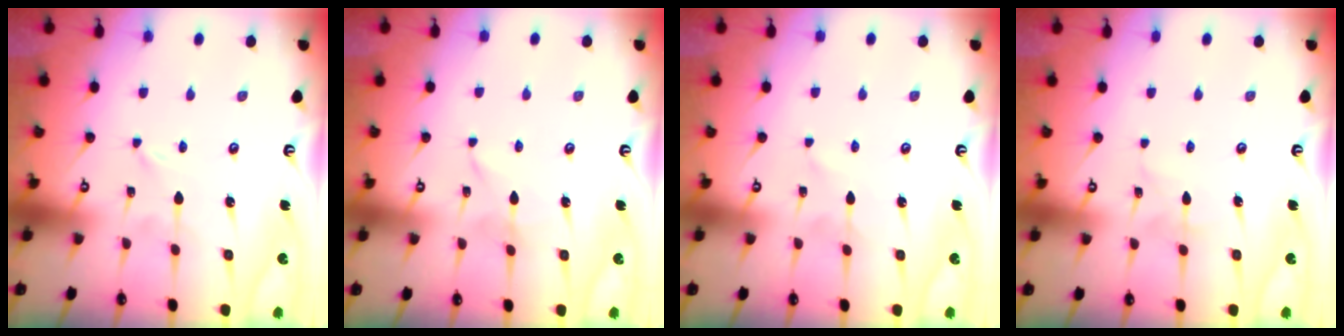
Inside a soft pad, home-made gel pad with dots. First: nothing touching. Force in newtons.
{"total": 1.6, "press": 1.5, "slide": 0.2}
{"total": 1.2, "press": 1.1, "slide": 0.2}
{"total": 2.8, "press": 2.8, "slide": 0.2}